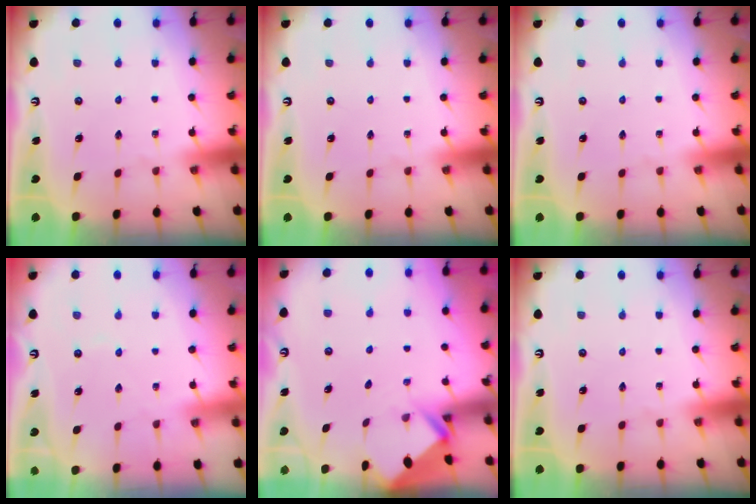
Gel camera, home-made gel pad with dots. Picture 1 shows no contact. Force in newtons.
{"total": 0.0}
{"total": 0.0}
{"total": 2.7, "press": 2.6, "slide": 0.5}
{"total": 2.5, "press": 2.5, "slide": 0.2}
{"total": 0.0}